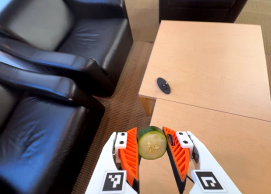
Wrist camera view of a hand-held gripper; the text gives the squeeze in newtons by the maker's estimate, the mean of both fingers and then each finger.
{"total": 11.4, "left": 10.5, "right": 12.4}